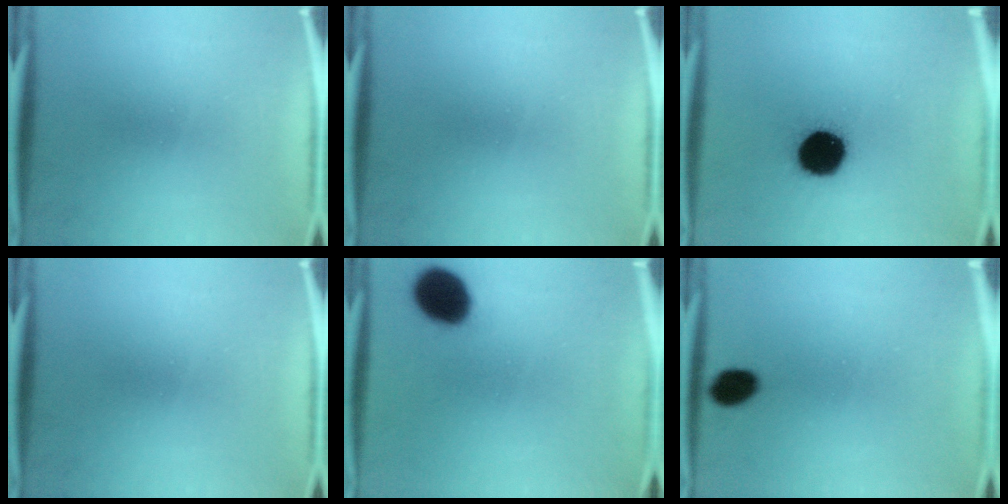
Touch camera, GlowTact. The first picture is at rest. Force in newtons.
{"total": 0.0}
{"total": 16.0}
{"total": 0.0}
{"total": 12.6}
{"total": 5.1}